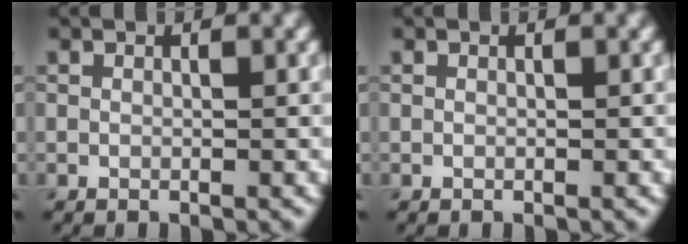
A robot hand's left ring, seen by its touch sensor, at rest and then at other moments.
{"total": 0.0}